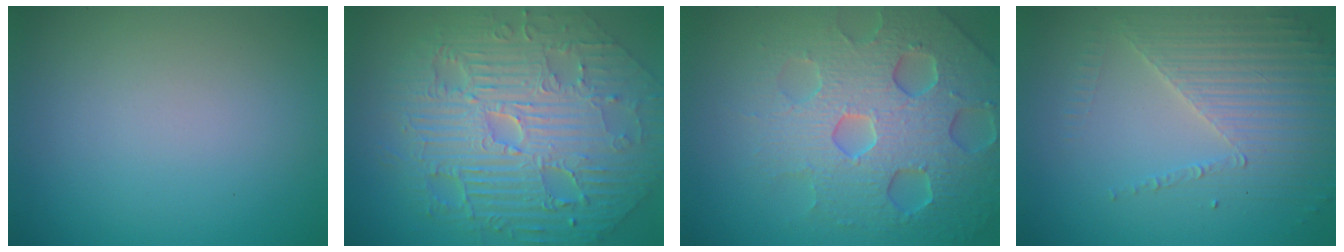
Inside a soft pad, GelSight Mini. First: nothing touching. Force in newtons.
{"total": 11.9, "press": 7.7, "slide": 9.1}
{"total": 7.3, "press": 7.2, "slide": 1.6}
{"total": 4.0, "press": 3.7, "slide": 1.5}